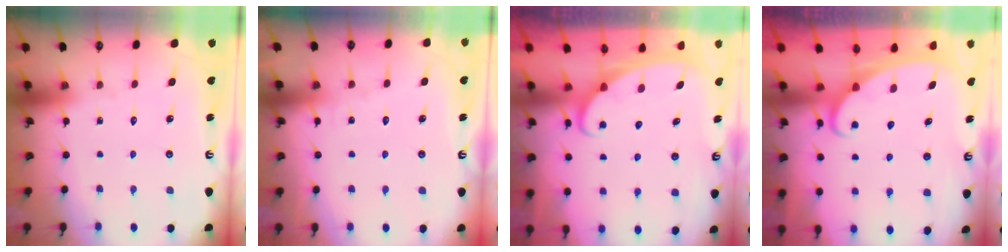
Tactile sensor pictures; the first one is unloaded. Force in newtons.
{"total": 2.7, "press": 2.7, "slide": 0.3}
{"total": 2.4, "press": 2.4, "slide": 0.3}
{"total": 2.6, "press": 2.6, "slide": 0.3}